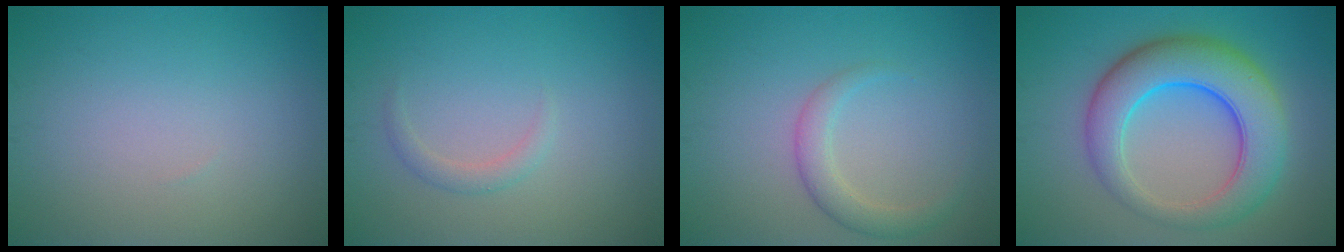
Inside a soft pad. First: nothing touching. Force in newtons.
{"total": 1.2, "press": 1.2, "slide": 0.1}
{"total": 2.4, "press": 2.4, "slide": 0.1}
{"total": 8.5, "press": 8.5, "slide": 0.2}